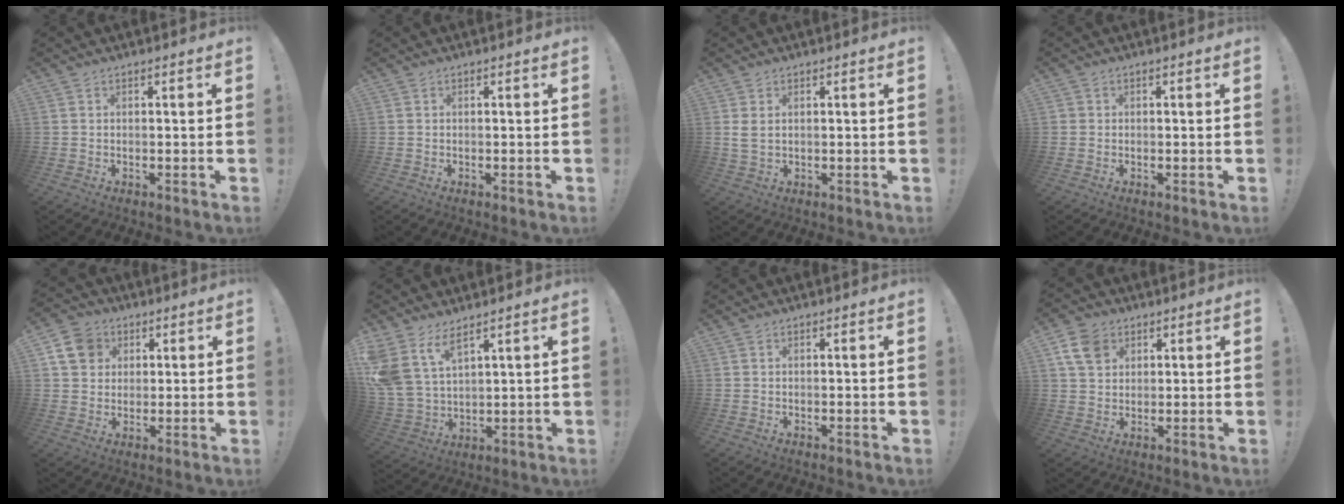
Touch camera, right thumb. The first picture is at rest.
{"total": 0.0}
{"total": 2.8, "force": [1.0, 1.5, 2.2], "torque": [-0.034, 0.000, 0.018]}
{"total": 0.8, "force": [0.2, 0.7, 0.1], "torque": [-0.005, 0.002, 0.006]}
{"total": 9.8, "force": [3.7, 8.4, 3.6], "torque": [-0.062, -0.006, 0.078]}
{"total": 10.0, "force": [6.9, 5.0, 5.3], "torque": [-0.131, -0.040, 0.137]}
{"total": 0.0}
{"total": 8.8, "force": [4.1, 6.4, 4.4], "torque": [-0.077, -0.007, 0.085]}